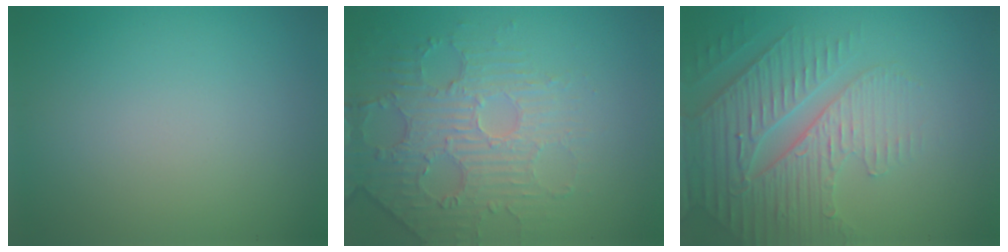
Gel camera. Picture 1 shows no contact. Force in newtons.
{"total": 4.6, "press": 3.7, "slide": 2.7}
{"total": 5.1, "press": 4.6, "slide": 2.3}